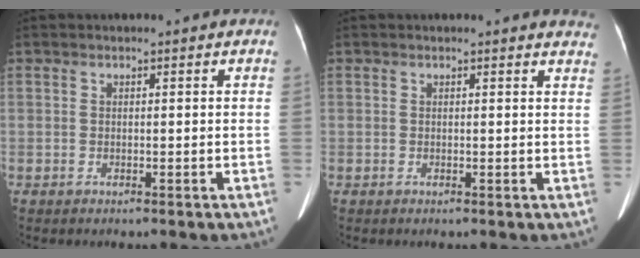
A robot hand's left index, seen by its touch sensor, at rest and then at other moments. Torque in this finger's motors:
{"motor_torque": [0.23, -0.35, -0.05, -0.01]}